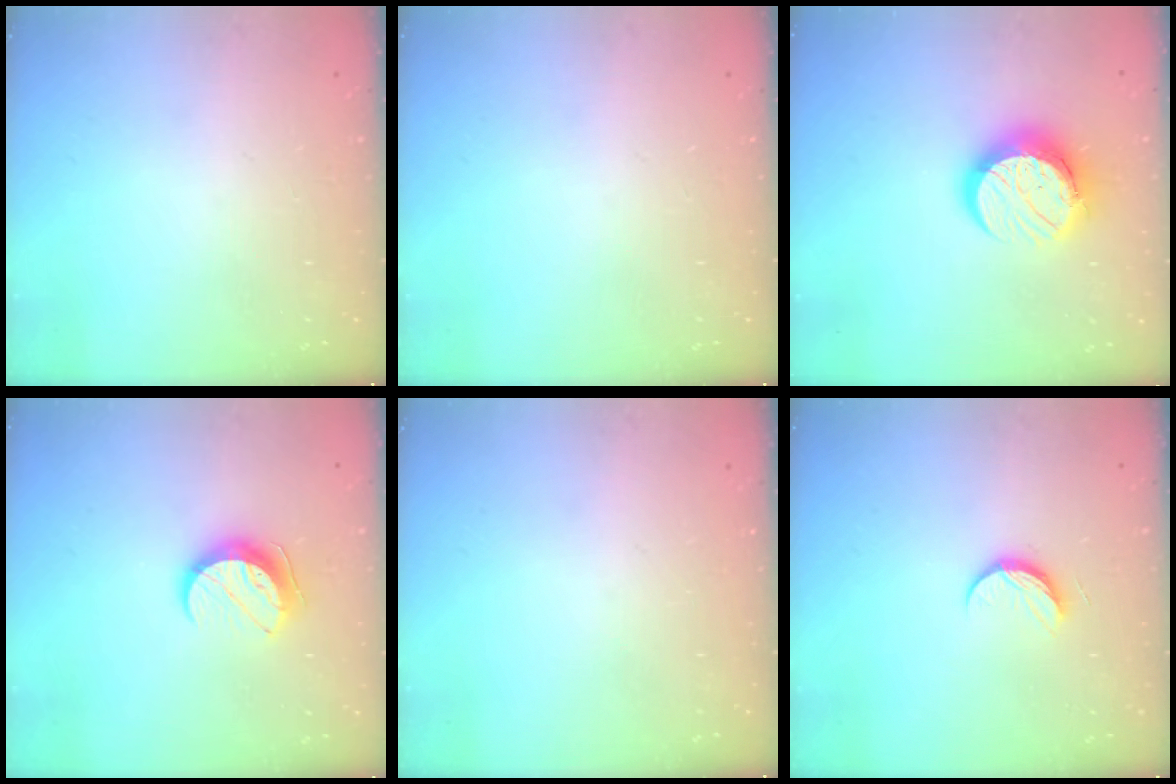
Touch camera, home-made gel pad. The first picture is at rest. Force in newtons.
{"total": 0.0}
{"total": 12.4, "press": 12.4, "slide": 1.0}
{"total": 10.1, "press": 10.1, "slide": 0.8}
{"total": 0.0}
{"total": 6.6, "press": 6.5, "slide": 0.8}